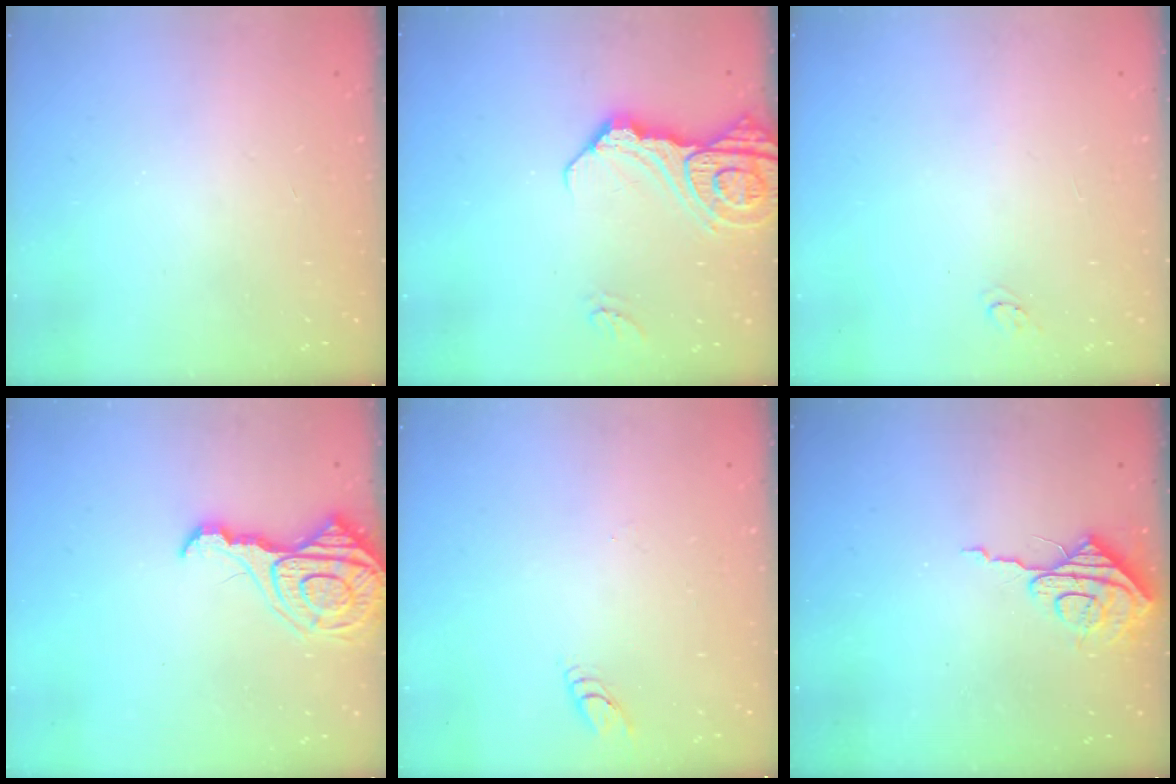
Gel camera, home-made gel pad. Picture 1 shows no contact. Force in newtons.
{"total": 13.9, "press": 13.9, "slide": 1.5}
{"total": 3.3, "press": 3.3, "slide": 0.4}
{"total": 12.8, "press": 12.8, "slide": 1.3}
{"total": 2.7, "press": 2.7, "slide": 0.3}
{"total": 8.2, "press": 8.1, "slide": 0.7}